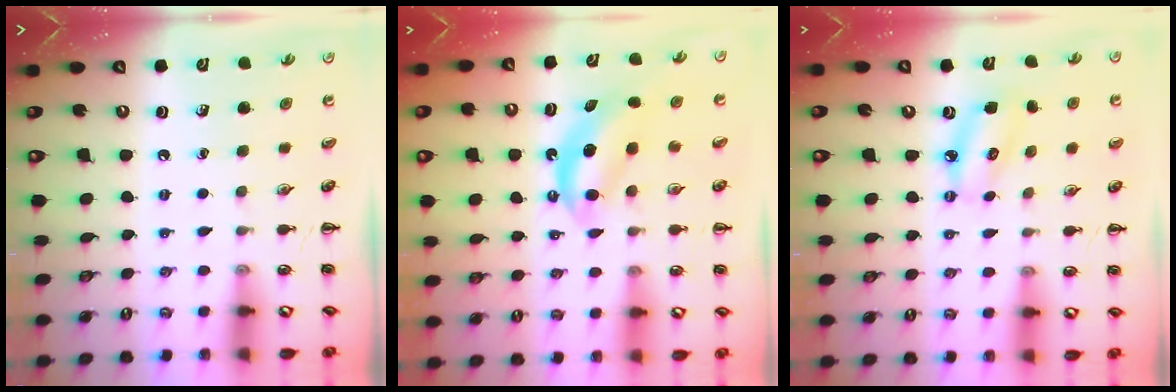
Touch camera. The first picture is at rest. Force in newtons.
{"total": 6.3, "press": 6.2, "slide": 1.0}
{"total": 7.2, "press": 7.0, "slide": 1.8}